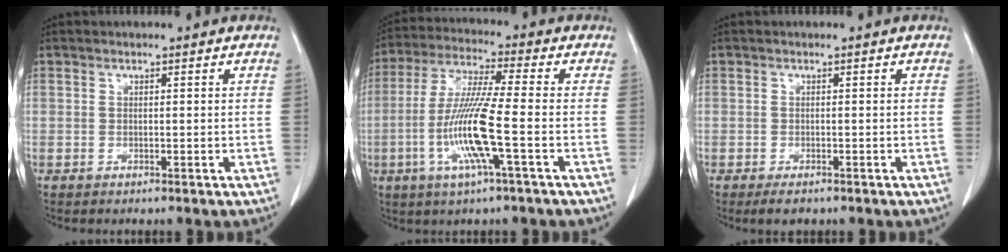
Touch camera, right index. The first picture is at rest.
{"total": 11.8, "force": [-3.2, -0.2, 11.3], "torque": [-0.232, -0.011, -0.068]}
{"total": 2.0, "force": [-1.4, 0.9, 1.1], "torque": [-0.023, -0.003, -0.017]}